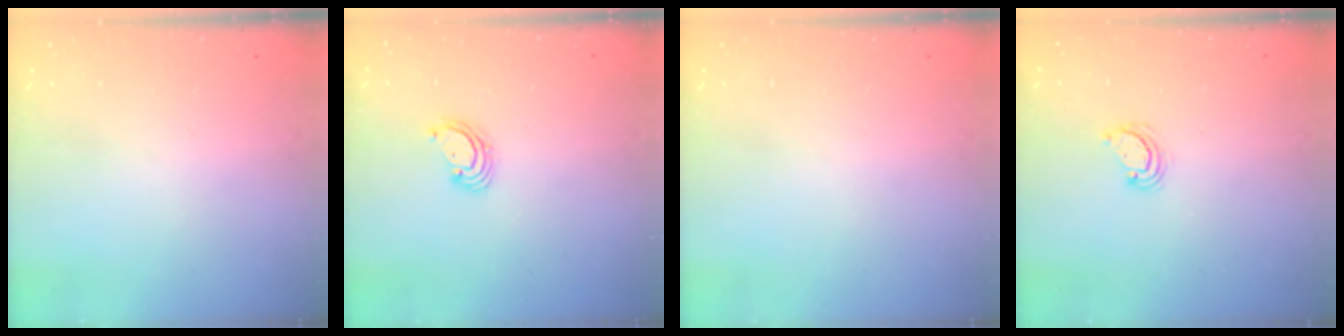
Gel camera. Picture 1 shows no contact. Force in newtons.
{"total": 3.1, "press": 3.1, "slide": 0.3}
{"total": 0.0}
{"total": 4.0, "press": 4.0, "slide": 0.4}